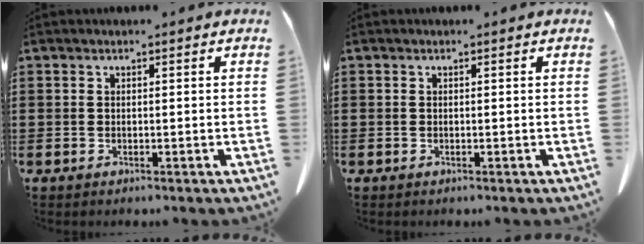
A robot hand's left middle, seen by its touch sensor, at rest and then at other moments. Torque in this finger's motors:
{"motor_torque": [-0.91, 1.07, -0.20, -0.04]}